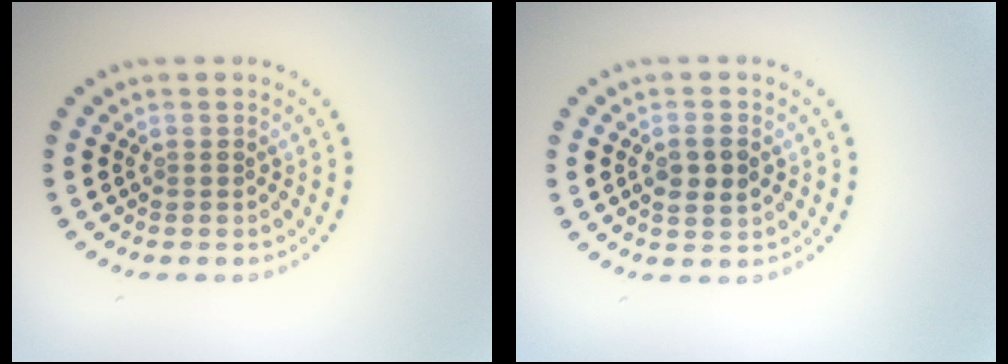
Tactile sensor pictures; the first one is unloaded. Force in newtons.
{"total": 2.3, "press": 2.3, "slide": 0.4}